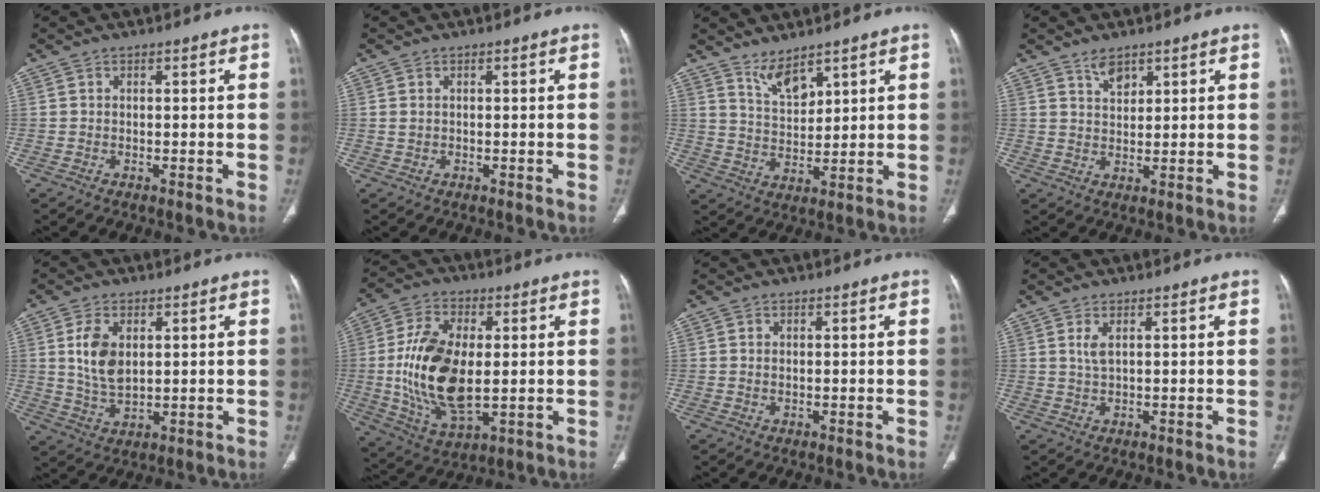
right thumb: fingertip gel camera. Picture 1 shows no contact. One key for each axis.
{"total": 1.2, "fx": 0.1, "fy": 0.9, "fz": 0.8, "tx": -0.019, "ty": 0.002, "tz": 0.007}
{"total": 5.7, "fx": 4.4, "fy": 2.0, "fz": 3.0, "tx": -0.043, "ty": -0.038, "tz": 0.092}
{"total": 3.2, "fx": 2.3, "fy": 1.7, "fz": 1.3, "tx": -0.011, "ty": -0.019, "tz": 0.045}
{"total": 7.9, "fx": 1.9, "fy": 4.5, "fz": 6.2, "tx": -0.112, "ty": -0.013, "tz": 0.045}
{"total": 17.4, "fx": 0.2, "fy": 9.2, "fz": 14.7, "tx": -0.283, "ty": -0.011, "tz": 0.012}
{"total": 0.8, "fx": 0.2, "fy": 0.4, "fz": 0.6, "tx": -0.012, "ty": 0.000, "tz": 0.006}
{"total": 2.3, "fx": 0.9, "fy": 0.7, "fz": 1.9, "tx": -0.047, "ty": -0.003, "tz": 0.025}